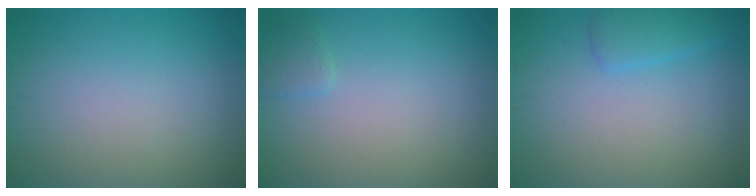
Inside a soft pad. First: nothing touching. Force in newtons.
{"total": 1.0, "press": 1.0, "slide": 0.1}
{"total": 2.0, "press": 1.9, "slide": 0.2}